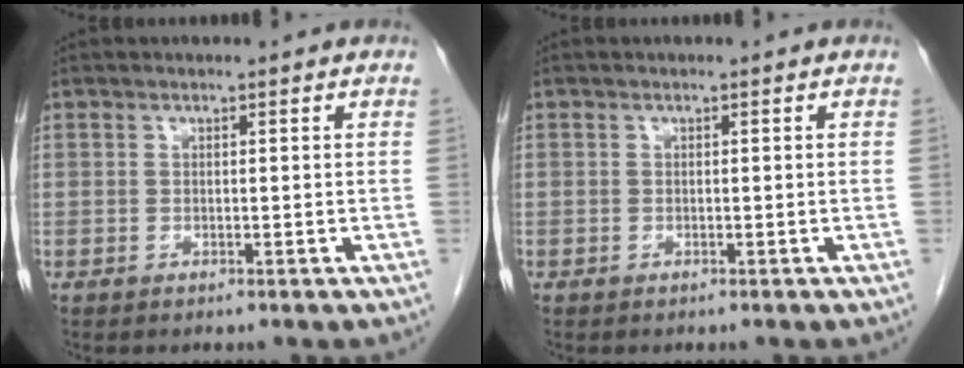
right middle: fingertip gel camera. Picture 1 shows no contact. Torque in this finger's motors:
{"motor_torque": [0.07, -0.14, -0.18, -0.18]}